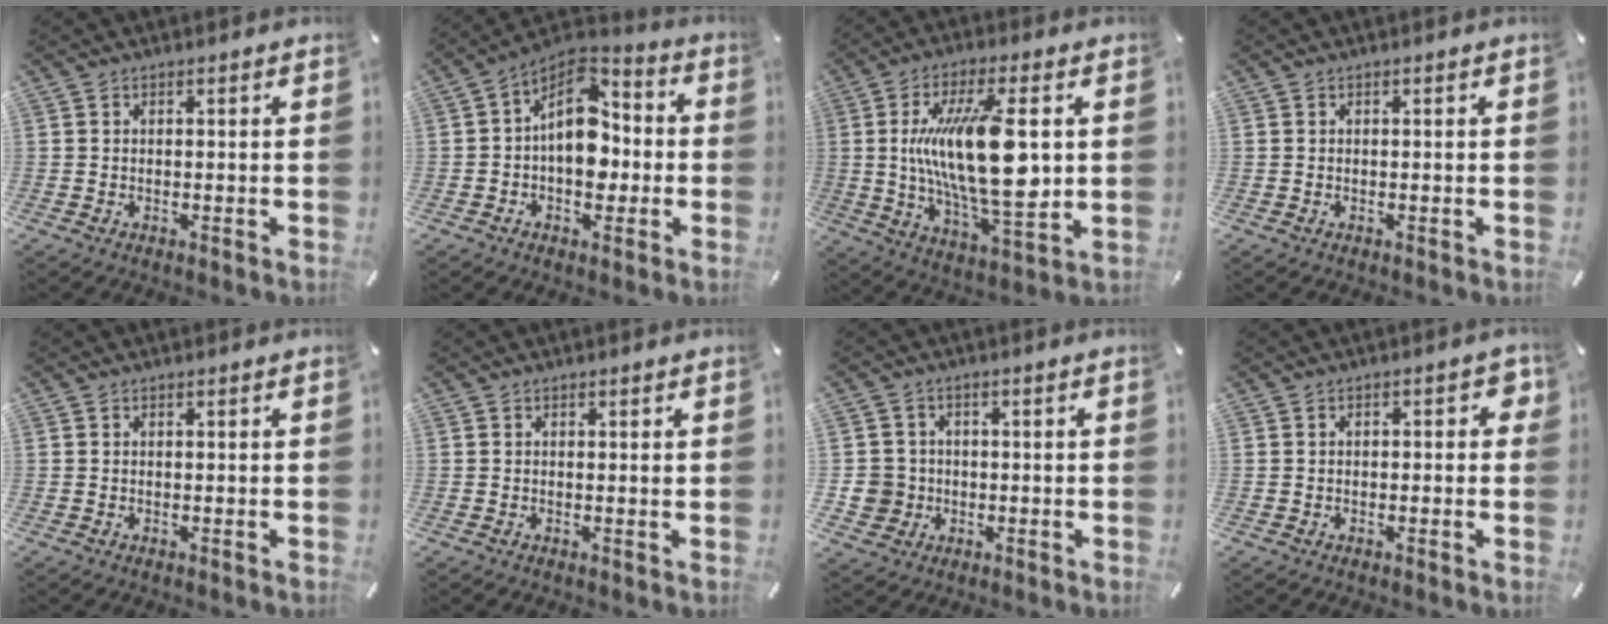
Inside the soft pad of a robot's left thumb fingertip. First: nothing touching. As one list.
[{"total": 12.7, "force": [-0.3, 9.0, 8.9], "torque": [-0.139, -0.010, -0.008]}, {"total": 20.5, "force": [2.7, 7.3, 19.0], "torque": [-0.388, -0.023, 0.032]}, {"total": 0.0}, {"total": 0.0}, {"total": 0.0}, {"total": 6.3, "force": [-0.7, 6.2, 0.9], "torque": [-0.022, 0.010, -0.011]}, {"total": 3.1, "force": [0.1, 1.6, 2.7], "torque": [-0.037, 0.004, -0.003]}]